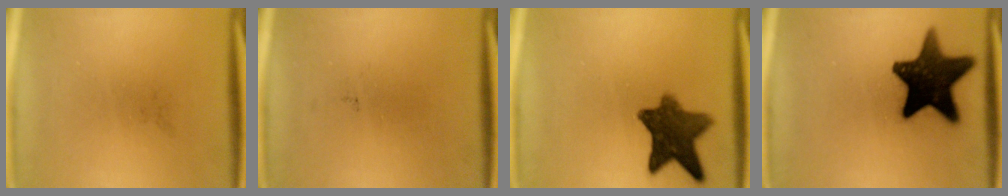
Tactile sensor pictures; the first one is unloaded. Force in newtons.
{"total": 0.0}
{"total": 9.8}
{"total": 17.1}